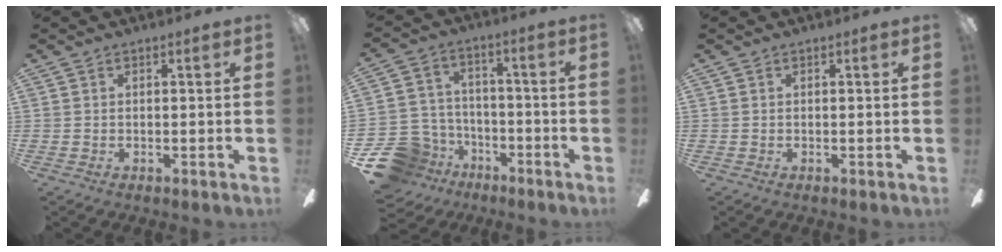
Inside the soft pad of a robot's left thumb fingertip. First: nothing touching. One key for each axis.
{"total": 13.0, "fx": -7.5, "fy": 9.8, "fz": 4.2, "tx": -0.112, "ty": 0.049, "tz": -0.130}
{"total": 0.0}